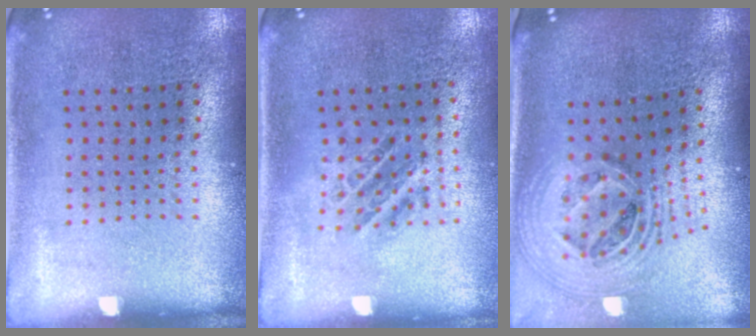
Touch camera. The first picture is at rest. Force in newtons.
{"total": 1.0, "press": 1.0, "slide": 0.2}
{"total": 2.8, "press": 1.8, "slide": 2.1}